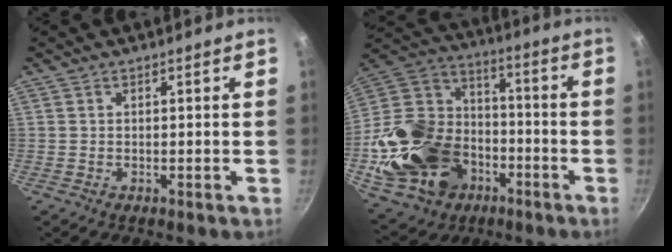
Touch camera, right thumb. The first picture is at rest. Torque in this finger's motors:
{"motor_torque": [0.82, 0.82, 0.32, -0.30, 0.19]}